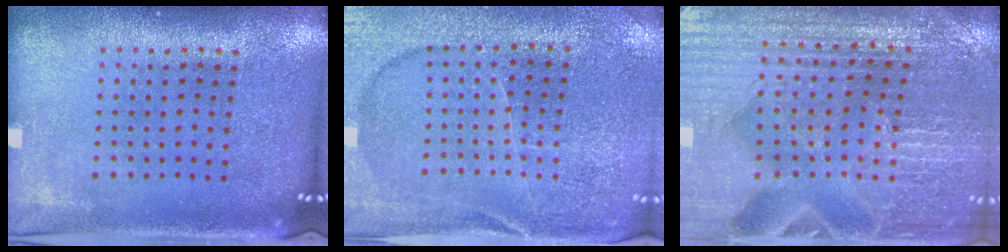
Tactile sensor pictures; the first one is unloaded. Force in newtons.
{"total": 1.8, "press": 1.8, "slide": 0.2}
{"total": 3.4, "press": 3.4, "slide": 0.3}